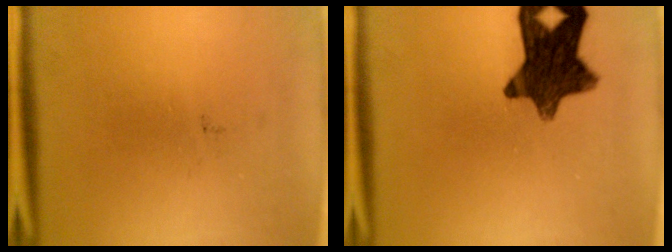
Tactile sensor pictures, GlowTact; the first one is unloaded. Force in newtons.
{"total": 11.8}